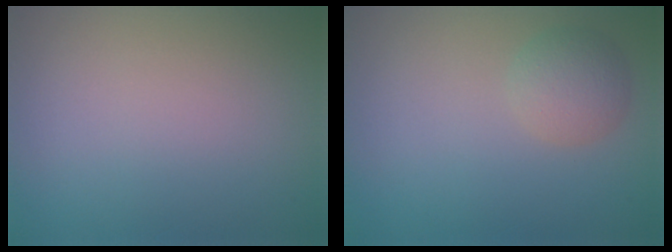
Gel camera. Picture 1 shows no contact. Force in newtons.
{"total": 2.2, "press": 2.2, "slide": 0.1}